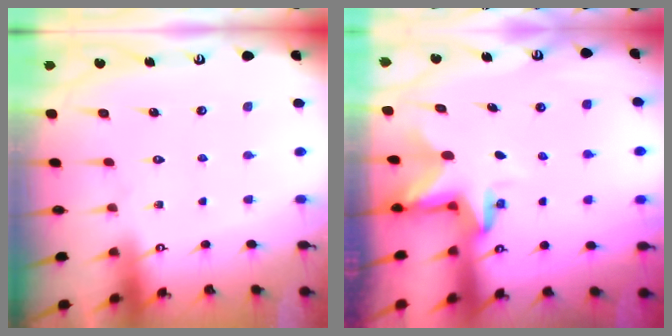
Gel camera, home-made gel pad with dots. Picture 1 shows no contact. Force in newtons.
{"total": 2.8, "press": 2.8, "slide": 0.3}